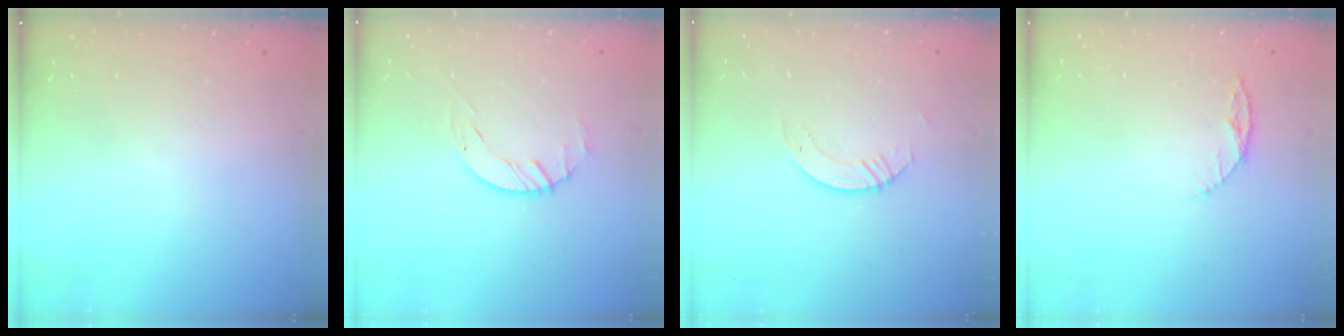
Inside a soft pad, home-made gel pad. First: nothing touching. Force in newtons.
{"total": 1.8, "press": 1.8, "slide": 0.3}
{"total": 2.6, "press": 2.6, "slide": 0.2}
{"total": 5.5, "press": 5.5, "slide": 0.7}